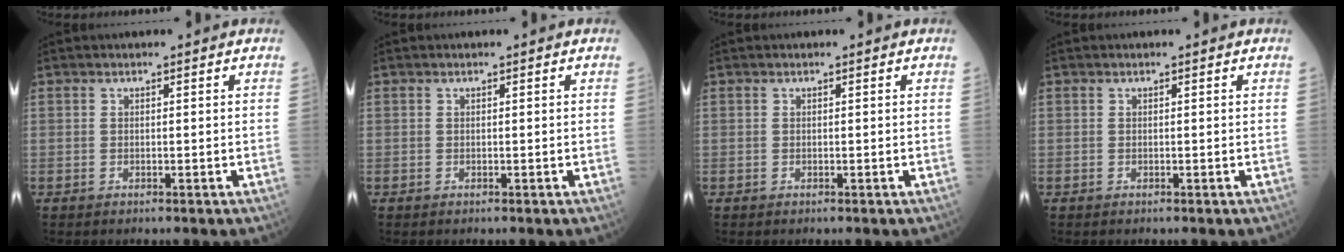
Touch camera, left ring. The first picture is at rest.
{"total": 0.0}
{"total": 0.0}
{"total": 0.0}